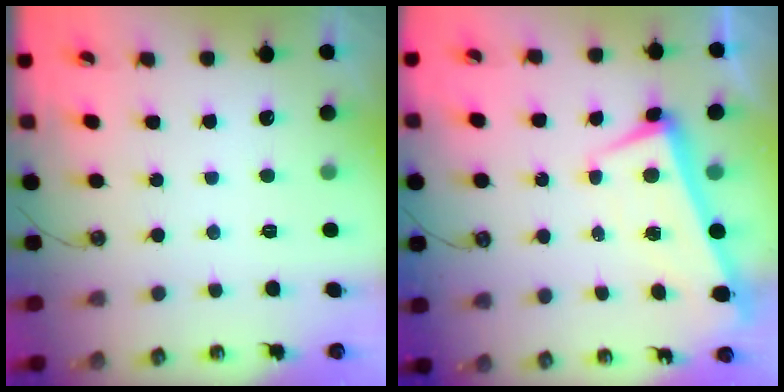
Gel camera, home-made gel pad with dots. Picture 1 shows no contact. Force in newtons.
{"total": 2.1, "press": 1.9, "slide": 0.8}